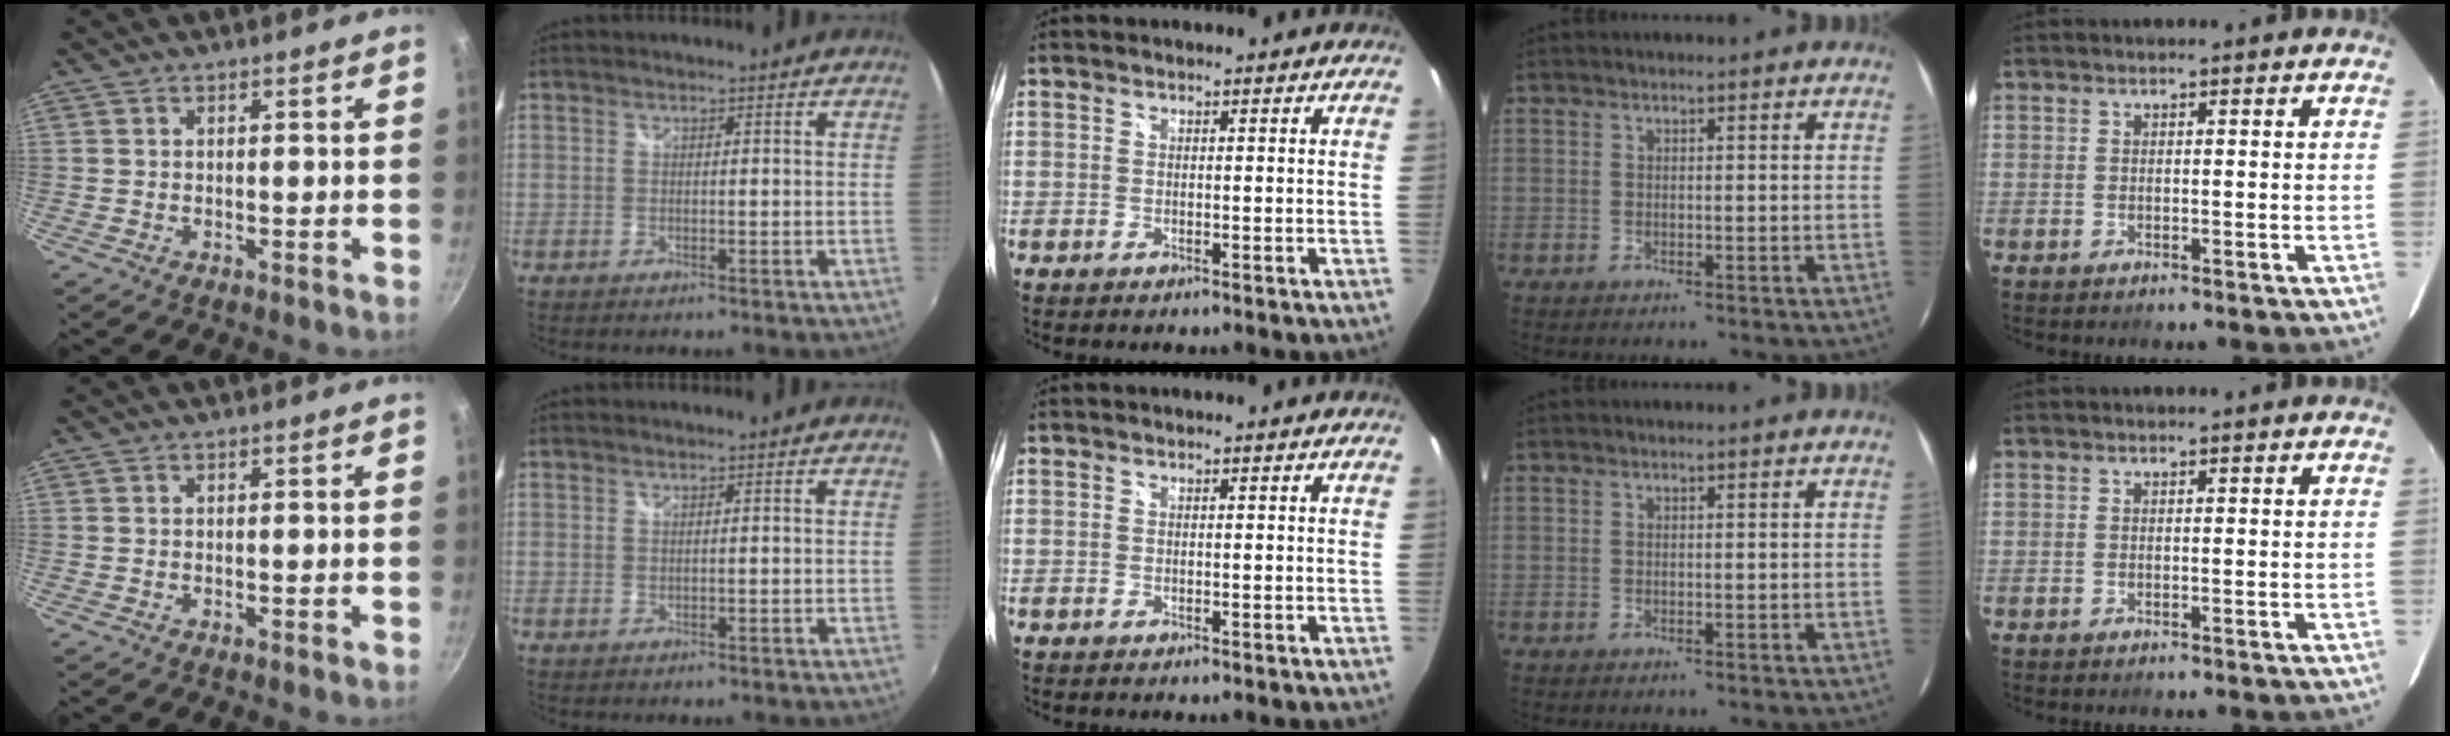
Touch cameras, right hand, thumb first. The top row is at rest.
{}